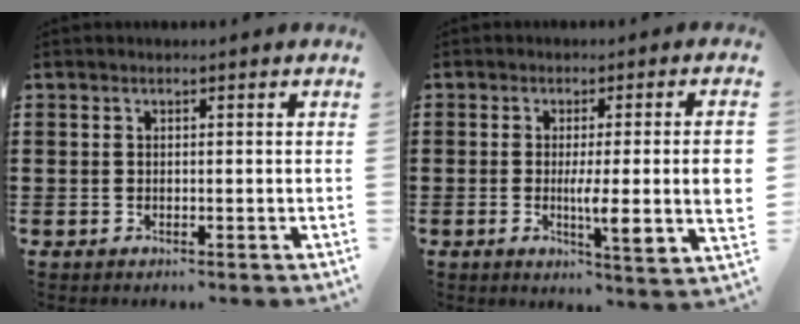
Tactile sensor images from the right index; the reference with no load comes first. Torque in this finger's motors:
{"motor_torque": [1.38, 0.40, 0.49, 0.14]}